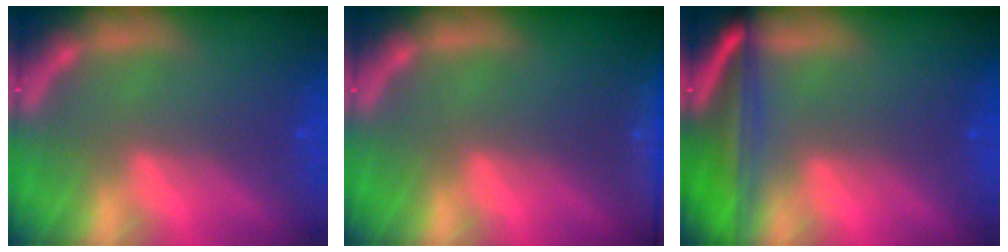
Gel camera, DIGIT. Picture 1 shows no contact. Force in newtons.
{"total": 6.0}
{"total": 8.1}